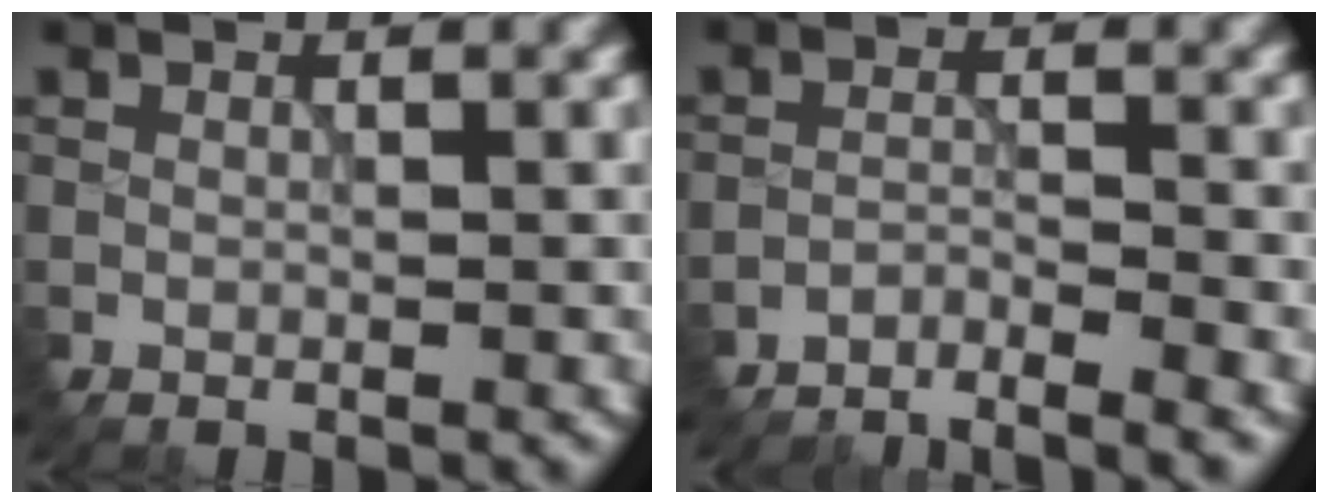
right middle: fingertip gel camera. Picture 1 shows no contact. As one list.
[{"total": 4.0, "force": [-3.9, 0.1, 0.8], "torque": [-0.021, 0.003, -0.075]}]